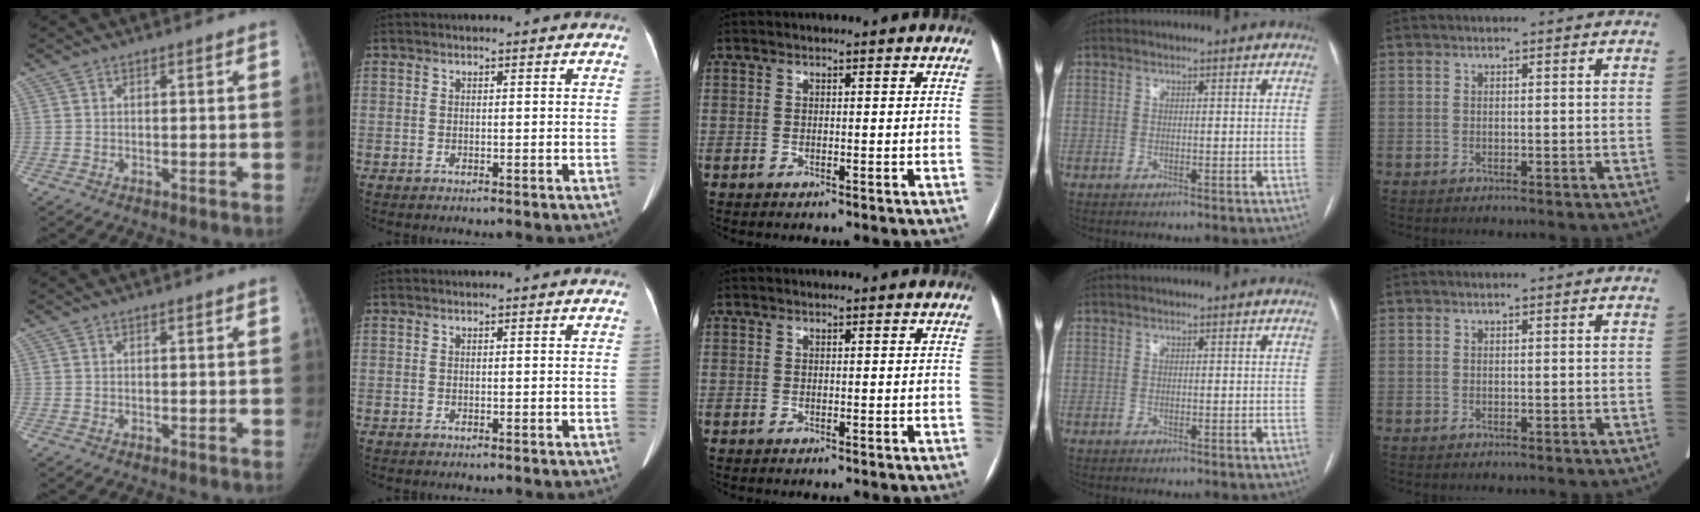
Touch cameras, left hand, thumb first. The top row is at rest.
{}